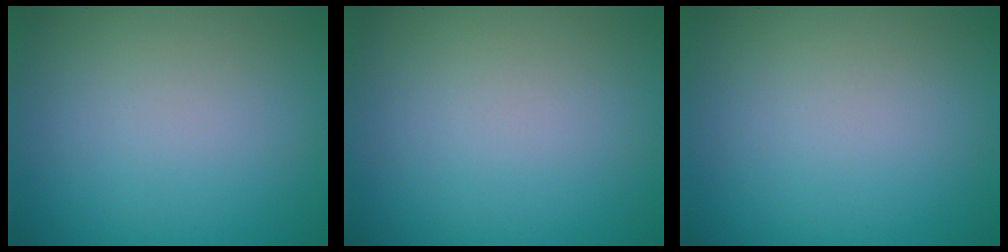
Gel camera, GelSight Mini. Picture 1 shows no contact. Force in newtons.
{"total": 0.0}
{"total": 0.0}